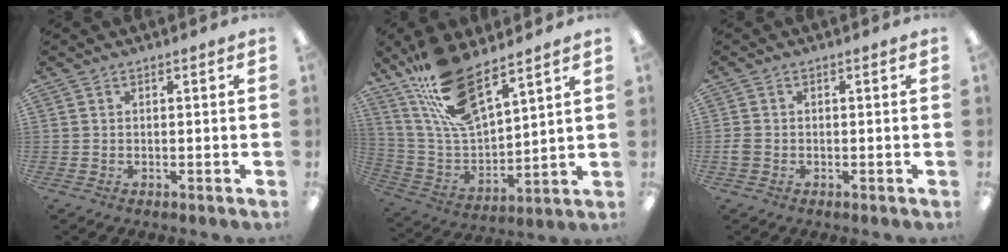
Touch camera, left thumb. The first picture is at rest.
{"total": 17.5, "force": [12.8, 6.1, 10.2], "torque": [-0.218, -0.067, 0.233]}
{"total": 1.8, "force": [-0.7, 1.4, 1.0], "torque": [-0.017, 0.002, -0.012]}